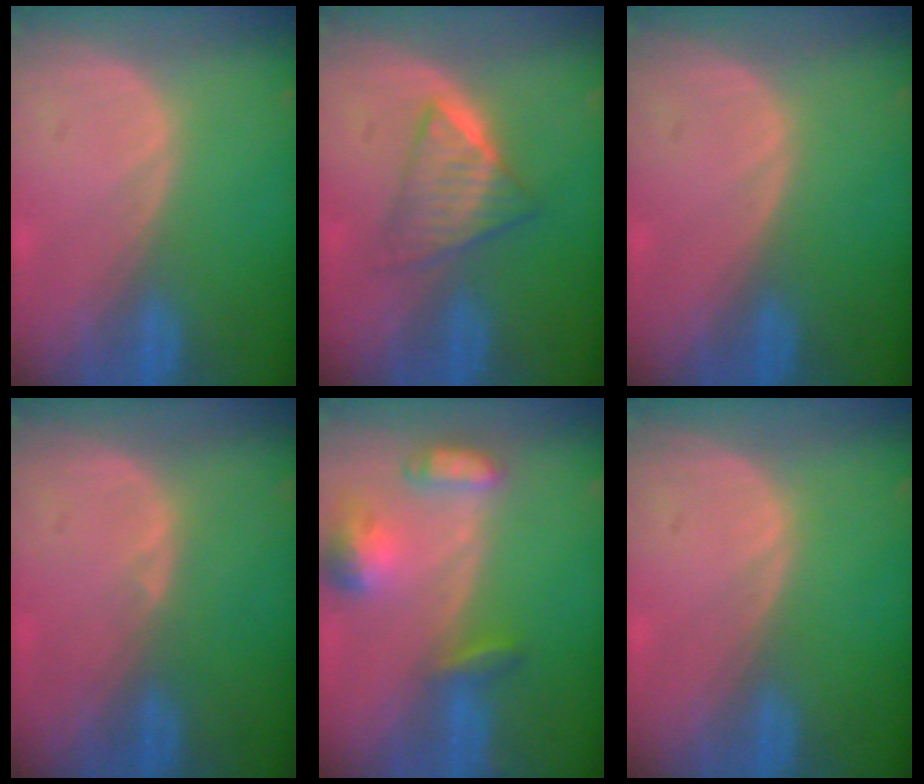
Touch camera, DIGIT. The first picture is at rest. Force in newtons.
{"total": 6.2, "press": 5.4, "slide": 3.2}
{"total": 0.0}
{"total": 0.6, "press": 0.5, "slide": 0.3}
{"total": 6.6, "press": 6.3, "slide": 2.2}
{"total": 0.0}